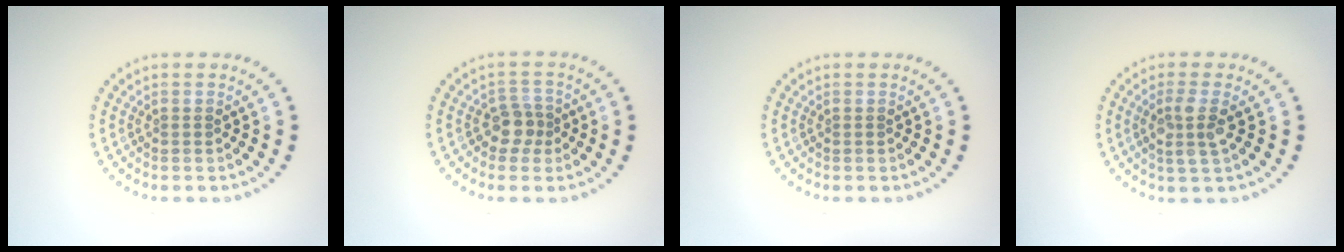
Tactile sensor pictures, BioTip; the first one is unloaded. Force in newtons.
{"total": 2.0, "press": 1.7, "slide": 1.1}
{"total": 0.0}
{"total": 2.5, "press": 2.2, "slide": 1.2}